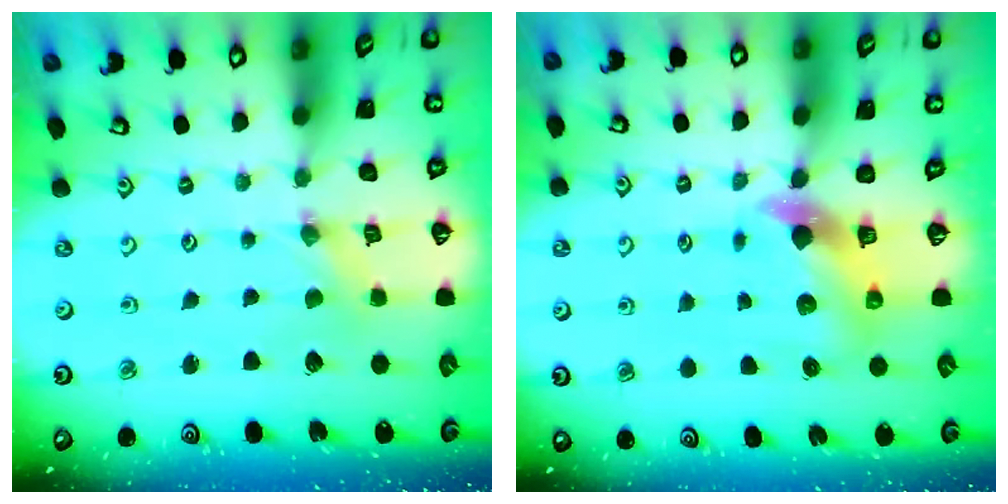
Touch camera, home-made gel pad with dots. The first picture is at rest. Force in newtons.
{"total": 6.3, "press": 6.3, "slide": 0.9}